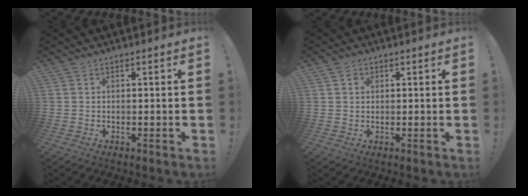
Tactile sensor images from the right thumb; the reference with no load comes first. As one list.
[{"total": 1.3, "force": [0.6, 1.0, 0.5], "torque": [0.003, -0.004, 0.008]}]